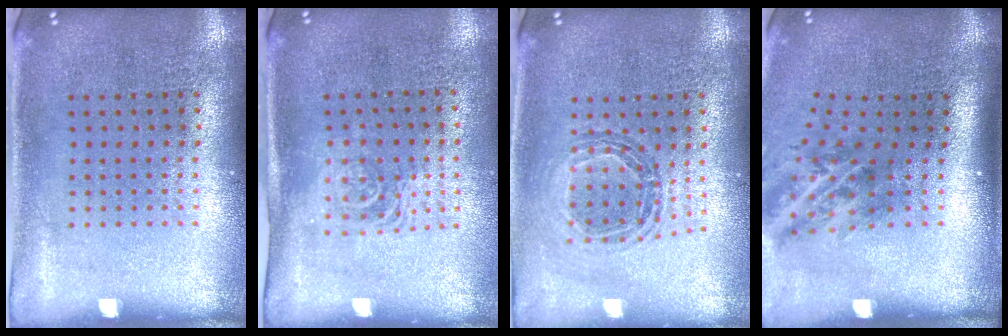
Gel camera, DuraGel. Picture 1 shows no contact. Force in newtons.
{"total": 1.6, "press": 1.3, "slide": 0.9}
{"total": 0.9, "press": 0.9, "slide": 0.1}
{"total": 1.9, "press": 1.3, "slide": 1.5}